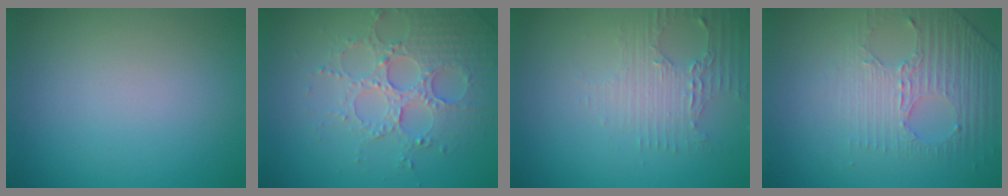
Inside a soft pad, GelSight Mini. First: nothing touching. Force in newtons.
{"total": 5.1, "press": 3.9, "slide": 3.3}
{"total": 3.0, "press": 2.5, "slide": 1.7}
{"total": 4.5, "press": 3.0, "slide": 3.4}